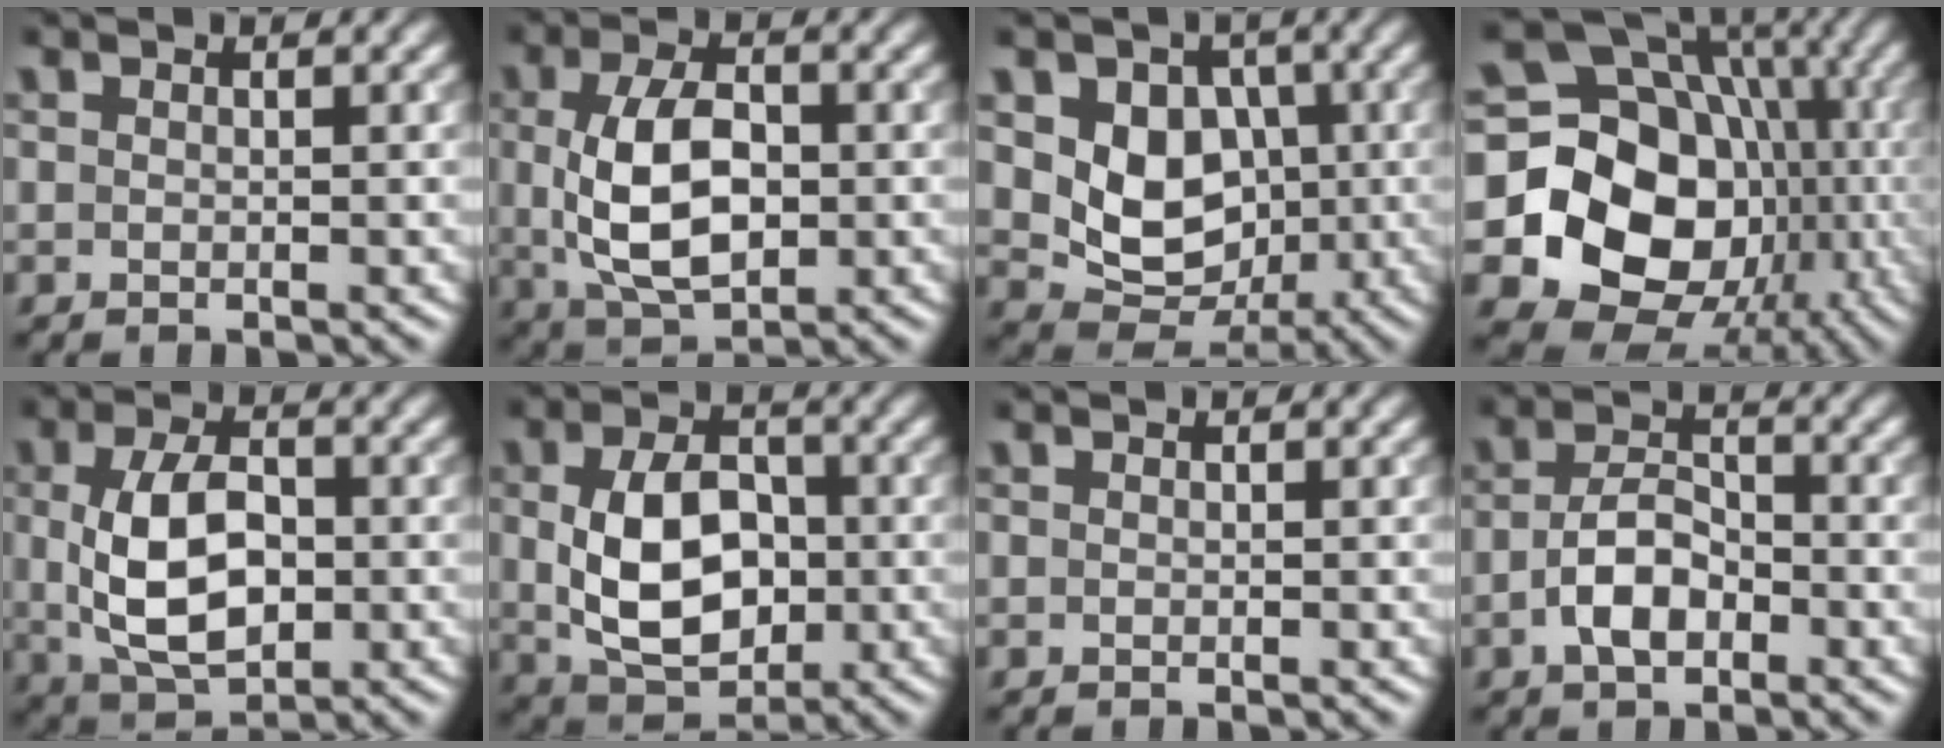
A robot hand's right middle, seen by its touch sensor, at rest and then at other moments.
{"total": 7.1, "force": [-0.2, 3.9, 5.9], "torque": [-0.120, -0.001, -0.003]}
{"total": 7.0, "force": [0.6, 5.7, 4.1], "torque": [-0.067, -0.010, 0.003]}
{"total": 19.1, "force": [-2.5, 16.3, 9.7], "torque": [-0.146, -0.008, -0.052]}
{"total": 7.2, "force": [-0.3, 4.1, 5.9], "torque": [-0.120, -0.003, -0.003]}
{"total": 8.0, "force": [-0.3, 5.3, 6.0], "torque": [-0.120, -0.004, -0.003]}
{"total": 0.0}
{"total": 4.0, "force": [-1.6, 2.2, 2.9], "torque": [-0.055, 0.005, -0.034]}